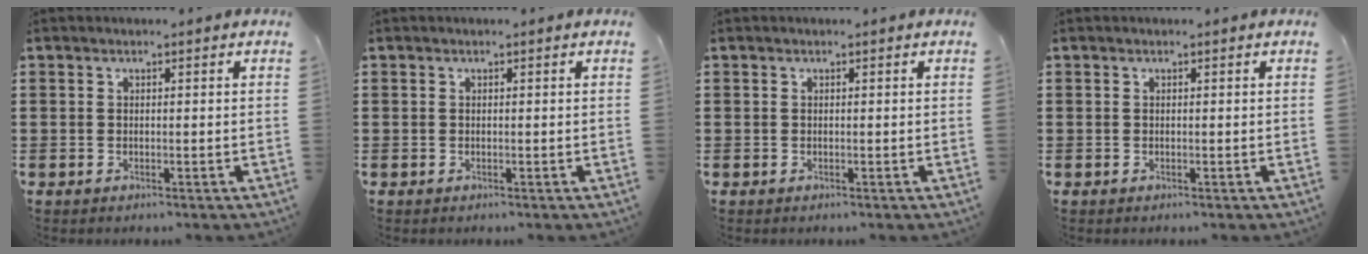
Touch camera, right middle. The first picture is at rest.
{"total": 0.0}
{"total": 0.0}
{"total": 0.0}